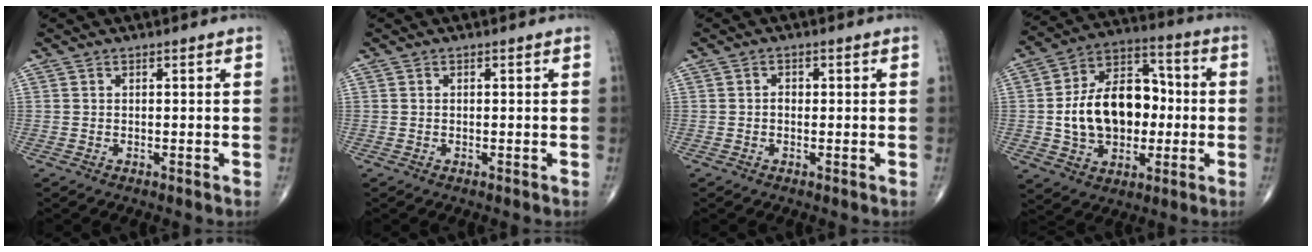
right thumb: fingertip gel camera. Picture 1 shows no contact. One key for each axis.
{"total": 0.0}
{"total": 1.4, "fx": -0.1, "fy": 1.1, "fz": 0.8, "tx": -0.006, "ty": 0.005, "tz": -0.004}
{"total": 18.8, "fx": -0.7, "fy": 13.0, "fz": 13.5, "tx": -0.190, "ty": 0.033, "tz": -0.007}